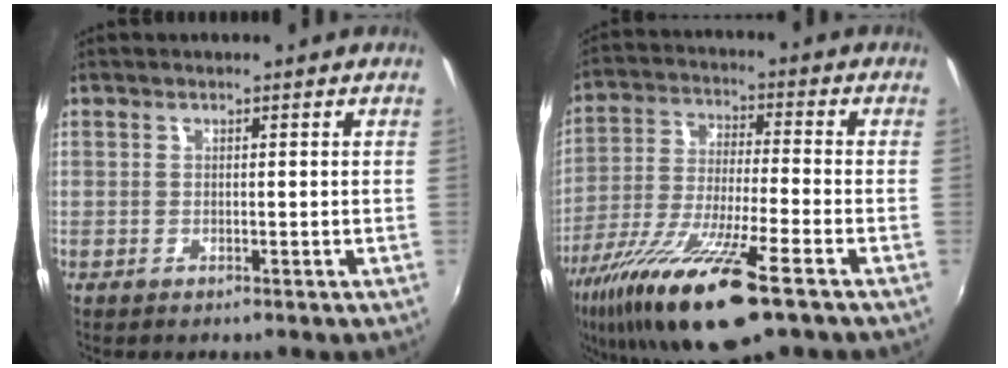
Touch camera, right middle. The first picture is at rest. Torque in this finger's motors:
{"motor_torque": [1.37, -0.77, 0.64, 0.21]}